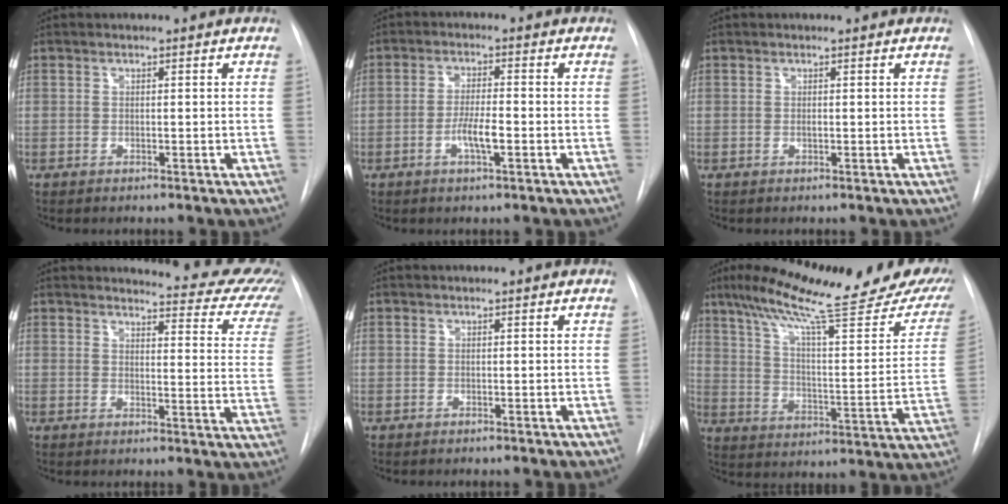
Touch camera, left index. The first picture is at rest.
{"total": 4.3, "force": [-2.2, 0.6, 3.7], "torque": [-0.069, -0.006, -0.040]}
{"total": 0.7, "force": [-0.7, 0.1, 0.2], "torque": [-0.006, -0.005, -0.014]}
{"total": 15.8, "force": [15.1, 2.5, 4.0], "torque": [-0.020, -0.101, 0.131]}
{"total": 0.0}
{"total": 26.6, "force": [19.7, 3.6, 17.4], "torque": [-0.259, -0.011, 0.265]}